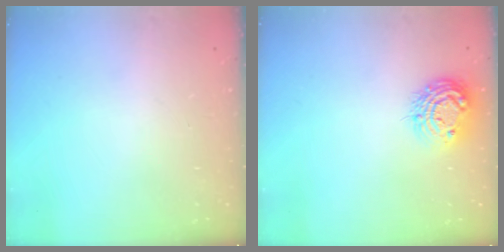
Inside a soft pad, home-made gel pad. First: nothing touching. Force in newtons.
{"total": 11.0, "press": 11.0, "slide": 0.7}